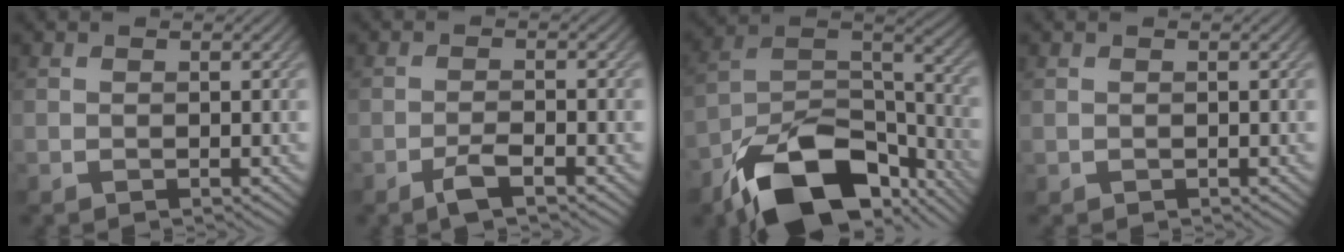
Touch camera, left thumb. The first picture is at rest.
{"total": 2.9, "force": [-1.9, 0.5, 2.1], "torque": [-0.044, 0.004, -0.040]}
{"total": 17.6, "force": [-11.6, 8.5, 10.1], "torque": [-0.199, -0.034, -0.198]}
{"total": 0.0}